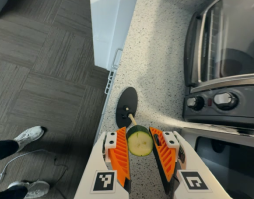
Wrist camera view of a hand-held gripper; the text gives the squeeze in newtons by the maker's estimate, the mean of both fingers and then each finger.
{"total": 9.8, "left": 9.8, "right": 9.8}